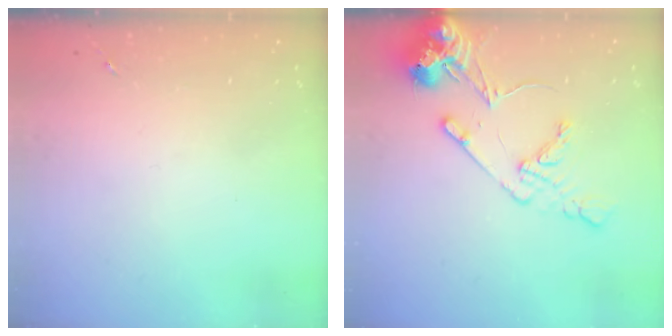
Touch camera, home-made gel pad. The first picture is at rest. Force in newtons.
{"total": 13.7, "press": 13.5, "slide": 2.3}